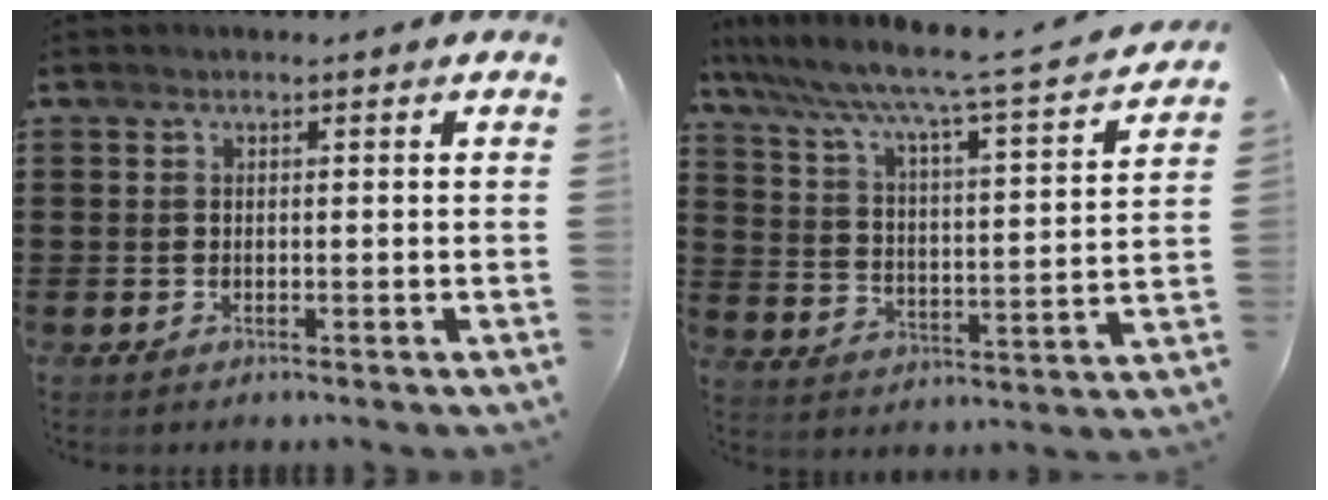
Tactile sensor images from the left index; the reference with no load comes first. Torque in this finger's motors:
{"motor_torque": [2.14, 0.00, 0.40, 0.21]}